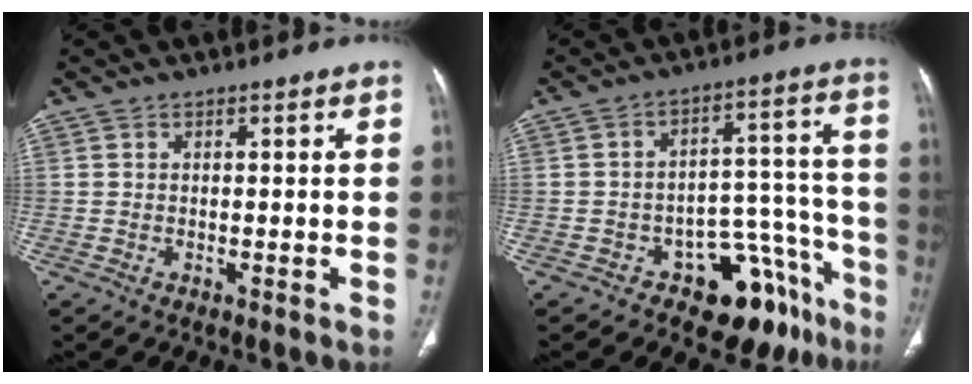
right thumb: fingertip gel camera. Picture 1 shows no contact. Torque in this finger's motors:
{"motor_torque": [2.74, 1.80, 0.64, -1.34, 0.01]}